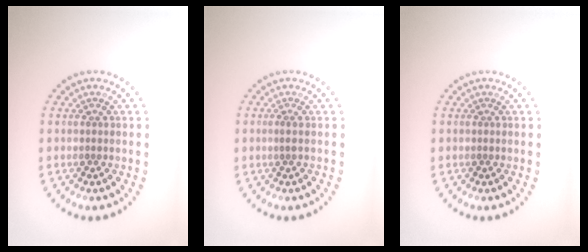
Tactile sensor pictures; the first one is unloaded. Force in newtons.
{"total": 0.5, "press": 0.2, "slide": 0.5}
{"total": 0.0}